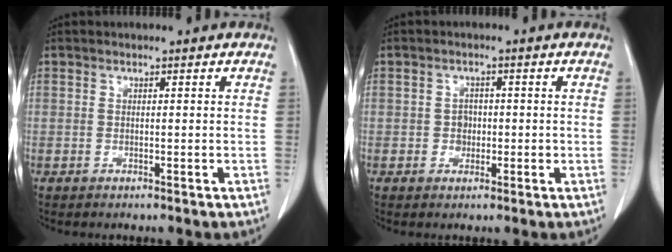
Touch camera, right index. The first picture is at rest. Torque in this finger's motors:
{"motor_torque": [-0.02, 0.01, 0.00, 0.00]}